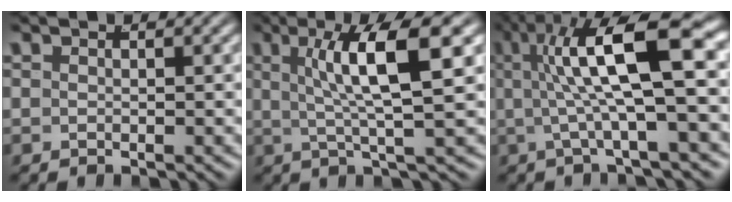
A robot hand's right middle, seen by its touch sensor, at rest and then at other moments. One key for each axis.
{"total": 6.0, "fx": 1.5, "fy": 0.0, "fz": 5.8, "tx": -0.089, "ty": 0.003, "tz": 0.026}
{"total": 9.1, "fx": 2.1, "fy": 2.6, "fz": 8.5, "tx": -0.128, "ty": 0.020, "tz": 0.028}